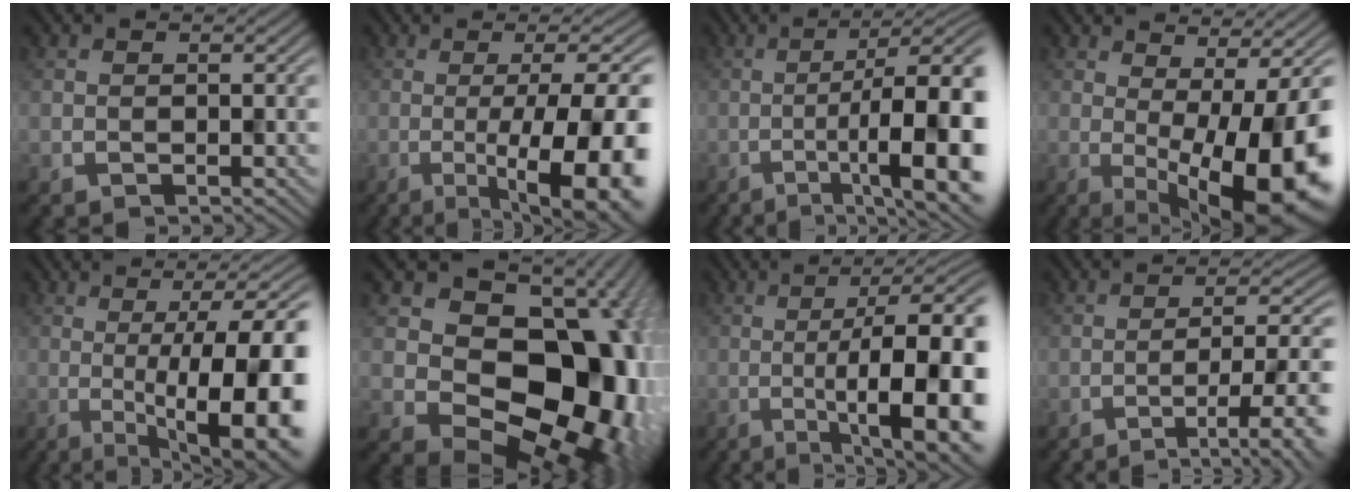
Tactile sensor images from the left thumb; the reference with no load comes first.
{"total": 16.4, "force": [-3.6, 4.5, 15.3], "torque": [-0.154, 0.002, -0.049]}
{"total": 13.4, "force": [-3.4, 3.2, 12.6], "torque": [-0.159, 0.001, -0.043]}
{"total": 14.8, "force": [-2.1, 4.4, 14.0], "torque": [-0.184, -0.008, -0.017]}
{"total": 16.9, "force": [-1.0, 4.5, 16.3], "torque": [-0.176, 0.013, -0.011]}
{"total": 16.5, "force": [0.5, 12.5, 10.8], "torque": [-0.097, -0.021, 0.015]}
{"total": 15.7, "force": [-2.1, 4.2, 15.0], "torque": [-0.184, -0.003, -0.029]}
{"total": 8.4, "force": [-3.4, 1.4, 7.5], "torque": [-0.103, 0.003, -0.046]}